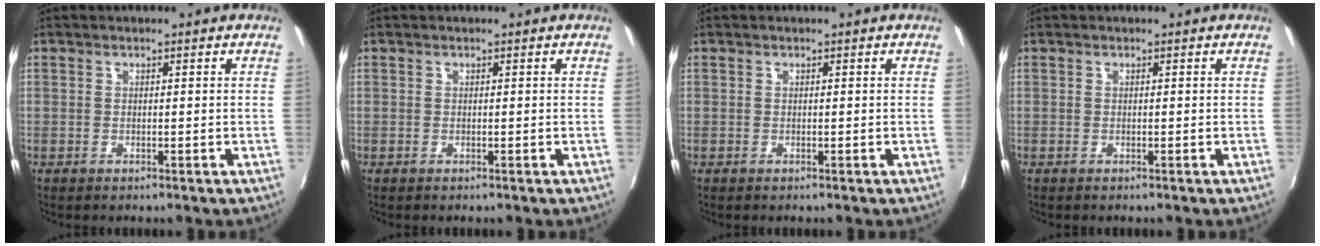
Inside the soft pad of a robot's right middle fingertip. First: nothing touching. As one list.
[{"total": 0.0}, {"total": 0.0}, {"total": 0.0}]